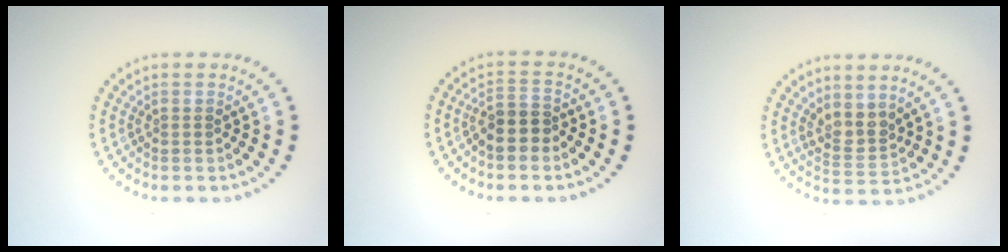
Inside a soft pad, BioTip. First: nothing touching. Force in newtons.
{"total": 2.6, "press": 2.3, "slide": 1.2}
{"total": 2.5, "press": 1.9, "slide": 1.6}